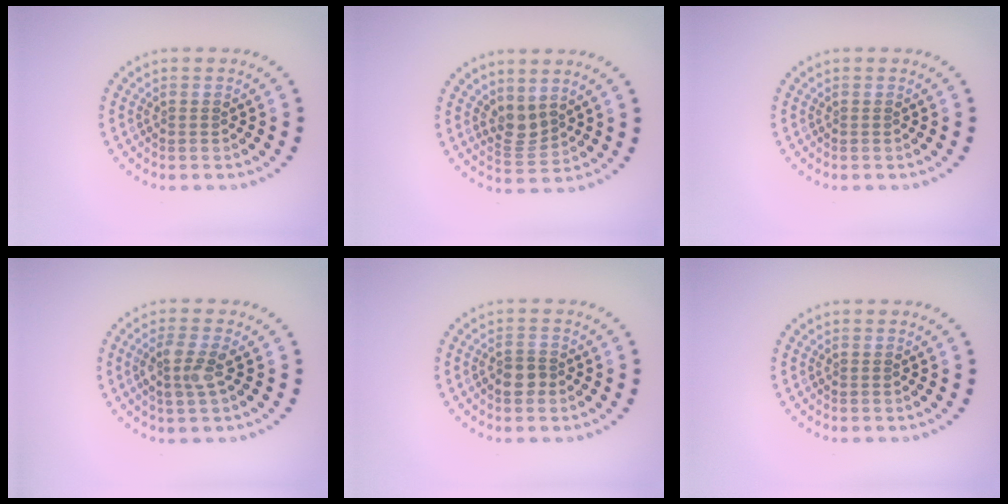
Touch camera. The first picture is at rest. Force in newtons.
{"total": 2.4, "press": 1.9, "slide": 1.5}
{"total": 0.0}
{"total": 2.7, "press": 2.6, "slide": 0.9}
{"total": 2.0, "press": 1.8, "slide": 0.9}
{"total": 0.0}